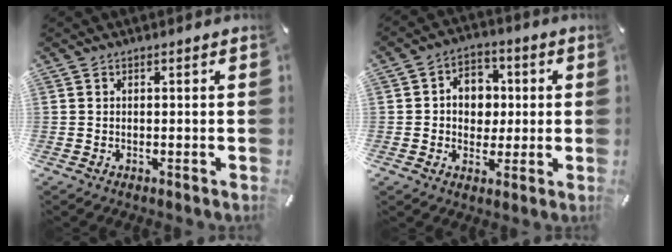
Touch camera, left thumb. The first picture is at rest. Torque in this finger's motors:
{"motor_torque": [1.35, 1.29, 0.46, 0.18, 0.07]}